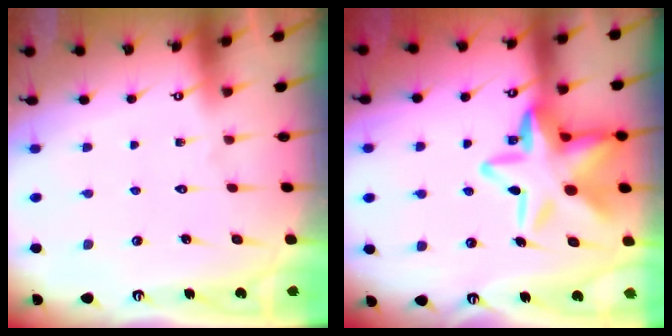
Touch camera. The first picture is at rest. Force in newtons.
{"total": 19.0, "press": 18.9, "slide": 2.4}